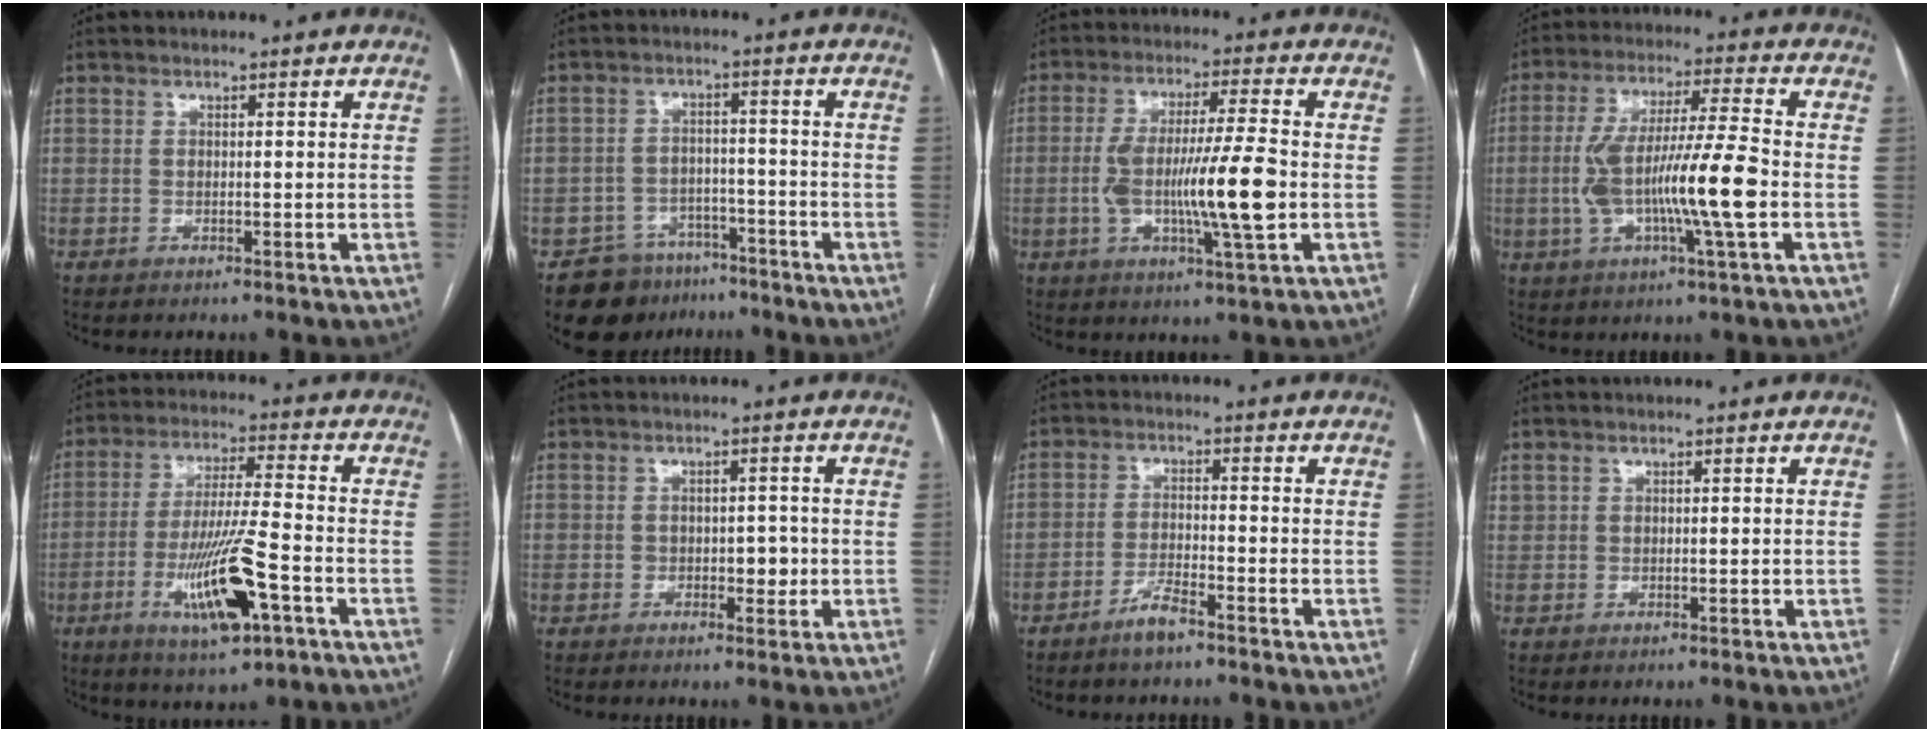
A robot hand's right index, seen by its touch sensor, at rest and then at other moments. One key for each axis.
{"total": 8.6, "fx": -6.7, "fy": 5.3, "fz": 1.2, "tx": -0.012, "ty": 0.019, "tz": -0.102}
{"total": 12.7, "fx": -1.9, "fy": 0.6, "fz": 12.6, "tx": -0.233, "ty": -0.002, "tz": -0.034}
{"total": 14.2, "fx": -2.4, "fy": 0.4, "fz": 14.0, "tx": -0.269, "ty": 0.003, "tz": -0.045}
{"total": 12.9, "fx": -5.0, "fy": 1.3, "fz": 11.9, "tx": -0.226, "ty": -0.015, "tz": -0.084}
{"total": 3.0, "fx": -0.5, "fy": 1.9, "fz": 2.3, "tx": -0.025, "ty": 0.005, "tz": -0.002}
{"total": 3.8, "fx": -2.9, "fy": 0.4, "fz": 2.3, "tx": -0.045, "ty": -0.001, "tz": -0.056}
{"total": 0.9, "fx": 0.6, "fy": 0.5, "fz": 0.4, "tx": -0.007, "ty": 0.007, "tz": 0.015}